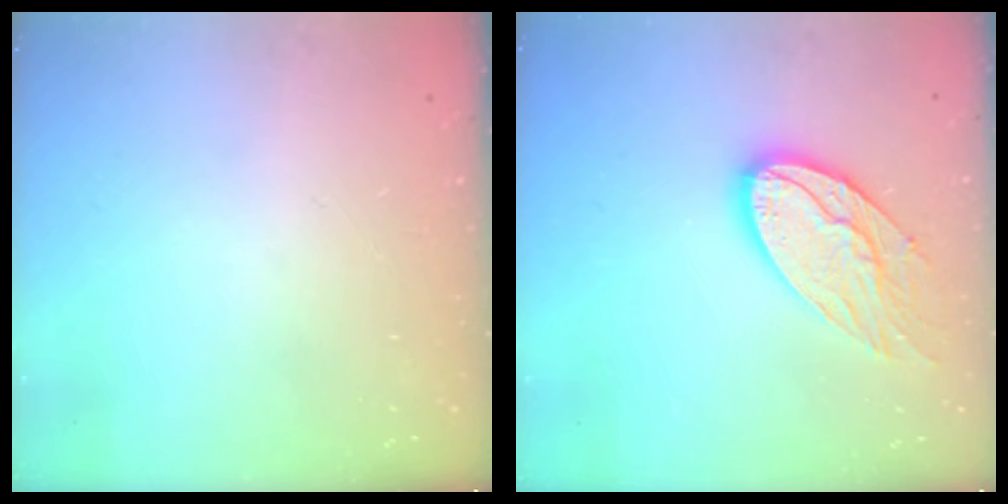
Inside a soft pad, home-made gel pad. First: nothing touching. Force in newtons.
{"total": 14.7, "press": 14.6, "slide": 0.9}